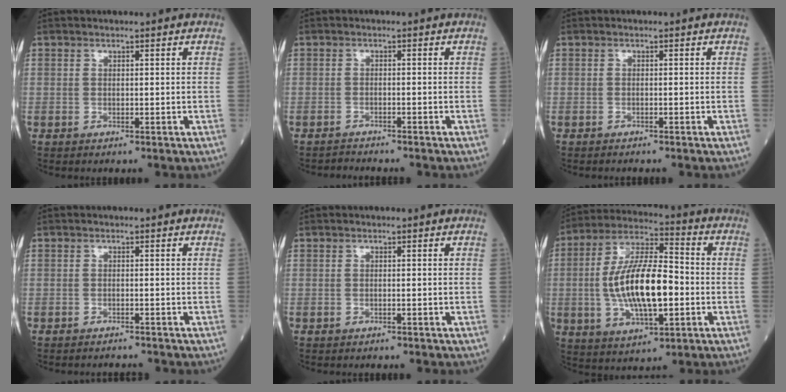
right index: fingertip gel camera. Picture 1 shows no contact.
{"total": 1.9, "force": [-1.9, -0.1, 0.0], "torque": [0.000, -0.006, -0.029]}
{"total": 1.4, "force": [-1.3, 0.1, 0.5], "torque": [-0.010, -0.002, -0.016]}
{"total": 1.8, "force": [-1.8, -0.1, 0.0], "torque": [0.002, -0.005, -0.024]}
{"total": 0.5, "force": [-0.5, 0.2, 0.2], "torque": [-0.011, -0.001, -0.007]}
{"total": 15.7, "force": [-1.9, 5.3, 14.7], "torque": [-0.289, 0.008, -0.032]}